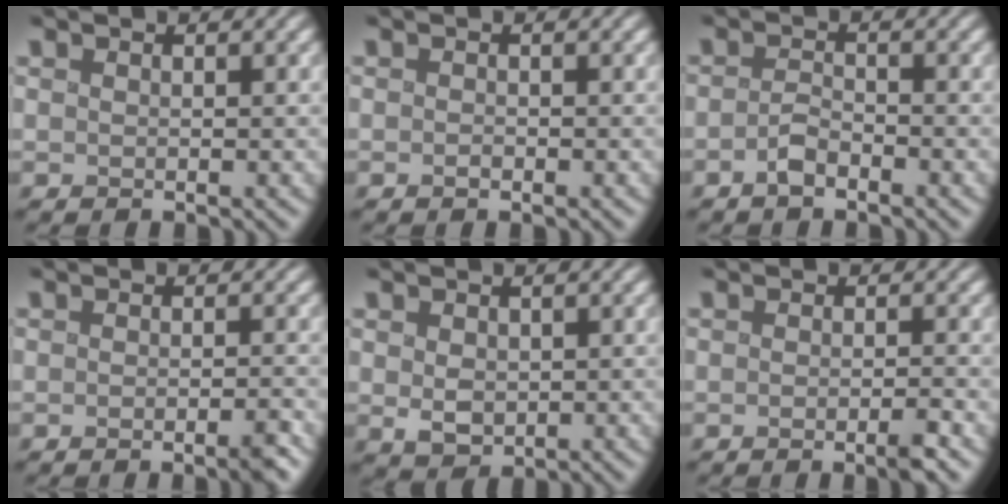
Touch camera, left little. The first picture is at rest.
{"total": 0.6, "force": [-0.5, 0.3, 0.2], "torque": [-0.002, 0.000, -0.010]}
{"total": 2.1, "force": [-1.8, 0.5, 0.8], "torque": [-0.013, 0.002, -0.040]}
{"total": 2.0, "force": [-1.2, 0.3, 1.5], "torque": [-0.010, -0.002, -0.021]}
{"total": 1.9, "force": [0.2, 1.5, 1.2], "torque": [-0.025, -0.004, 0.005]}
{"total": 1.7, "force": [-1.1, 0.1, 1.3], "torque": [-0.012, -0.003, -0.022]}